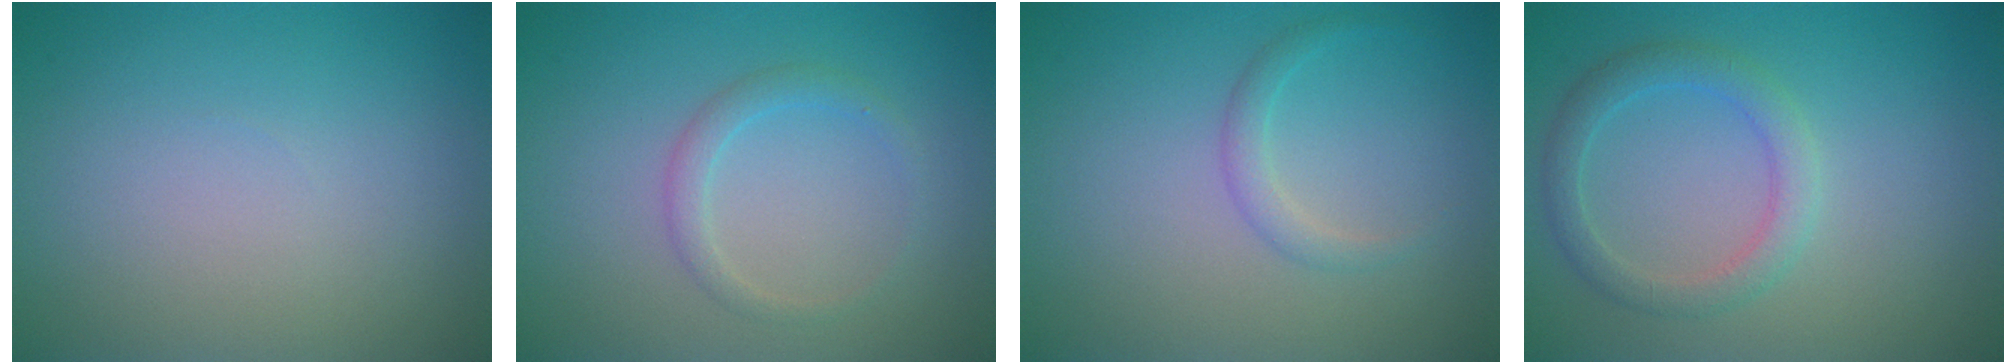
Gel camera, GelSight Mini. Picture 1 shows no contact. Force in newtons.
{"total": 1.5, "press": 1.5, "slide": 0.1}
{"total": 1.4, "press": 1.3, "slide": 0.1}
{"total": 2.7, "press": 2.7, "slide": 0.2}